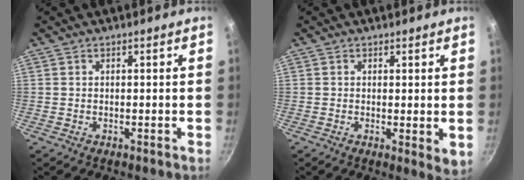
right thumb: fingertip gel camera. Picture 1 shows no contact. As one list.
[{"total": 3.7, "force": [0.4, 1.4, 3.4], "torque": [-0.046, -0.013, 0.005]}]